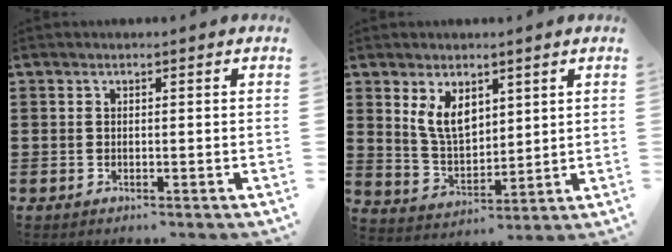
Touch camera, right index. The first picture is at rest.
{"total": 6.6, "force": [3.2, 3.9, 4.3], "torque": [-0.103, 0.004, 0.059]}